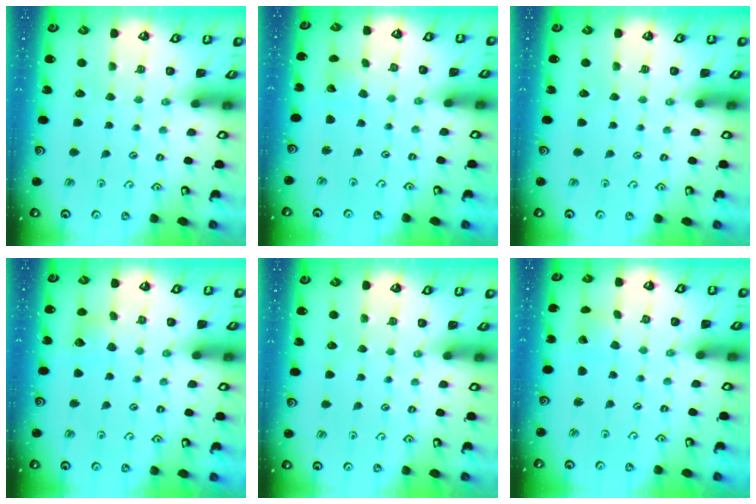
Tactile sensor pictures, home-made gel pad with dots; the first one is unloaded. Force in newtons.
{"total": 3.2, "press": 3.2, "slide": 0.3}
{"total": 0.0}
{"total": 7.1, "press": 7.1, "slide": 1.0}
{"total": 0.0}
{"total": 1.6, "press": 1.5, "slide": 0.4}